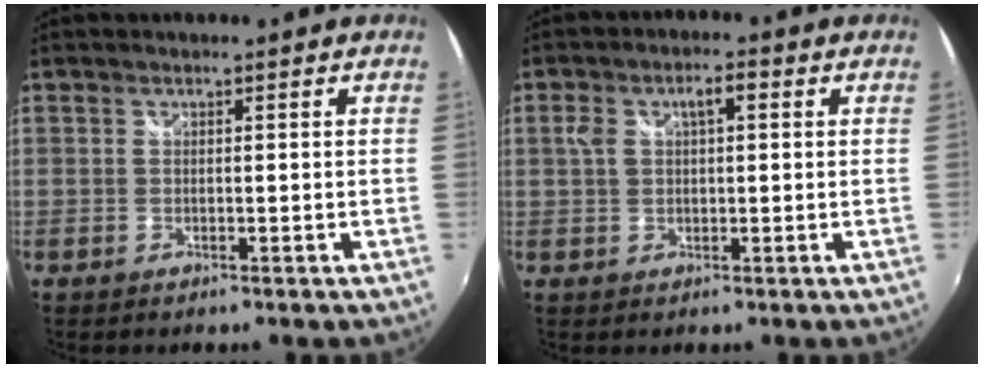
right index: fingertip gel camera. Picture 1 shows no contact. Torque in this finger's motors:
{"motor_torque": [0.11, 0.00, 0.09, 0.03]}